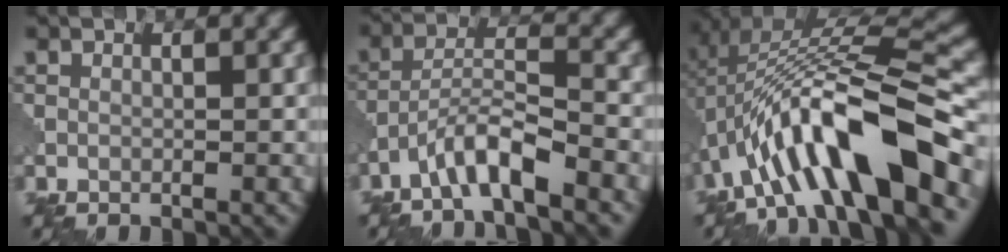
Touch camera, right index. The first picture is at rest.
{"total": 4.4, "force": [-3.2, 0.5, 3.0], "torque": [-0.054, 0.016, -0.069]}
{"total": 12.9, "force": [-4.8, 3.7, 11.4], "torque": [-0.189, 0.023, -0.077]}